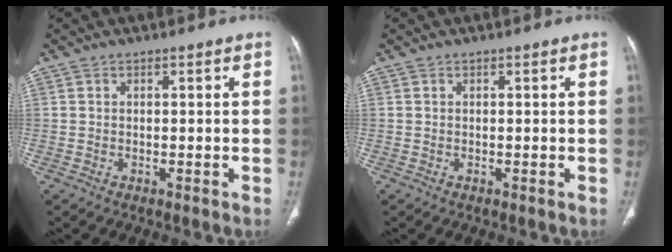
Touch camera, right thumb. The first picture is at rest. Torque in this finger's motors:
{"motor_torque": [0.00, 0.00, 0.09, 0.02, 0.00]}